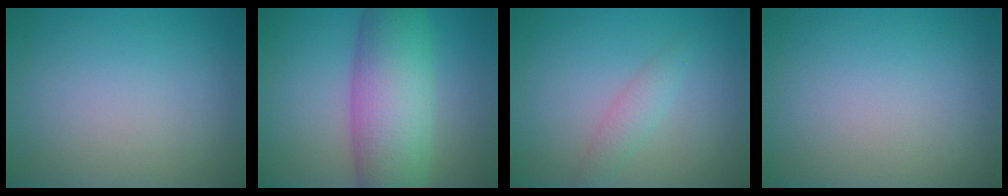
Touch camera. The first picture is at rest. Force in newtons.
{"total": 9.6, "press": 9.6, "slide": 0.1}
{"total": 1.7, "press": 1.7, "slide": 0.1}
{"total": 0.0}